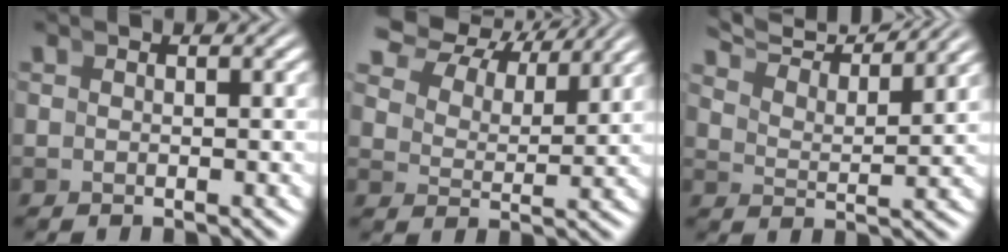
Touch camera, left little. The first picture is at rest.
{"total": 5.9, "force": [4.5, 3.0, 2.5], "torque": [-0.054, 0.010, 0.063]}
{"total": 9.0, "force": [8.0, 2.3, 3.5], "torque": [-0.063, 0.029, 0.116]}